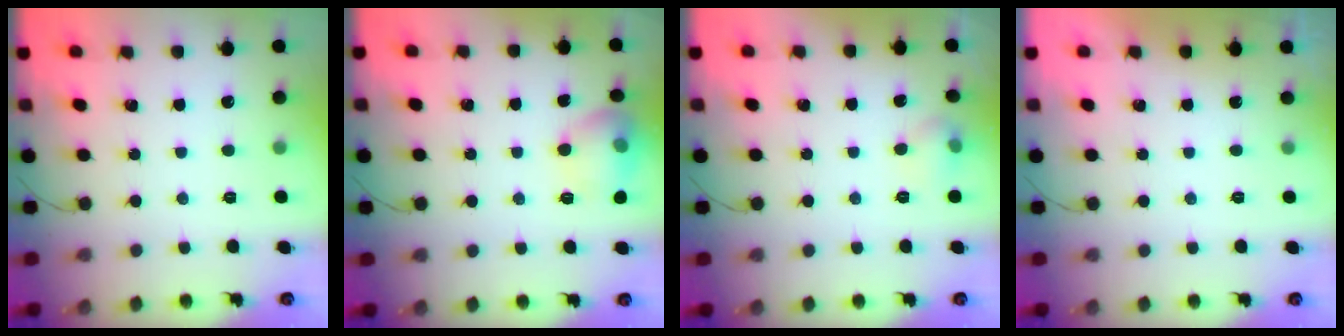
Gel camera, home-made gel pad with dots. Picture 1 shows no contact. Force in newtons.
{"total": 10.9, "press": 10.8, "slide": 0.8}
{"total": 5.8, "press": 5.6, "slide": 1.6}
{"total": 0.0}